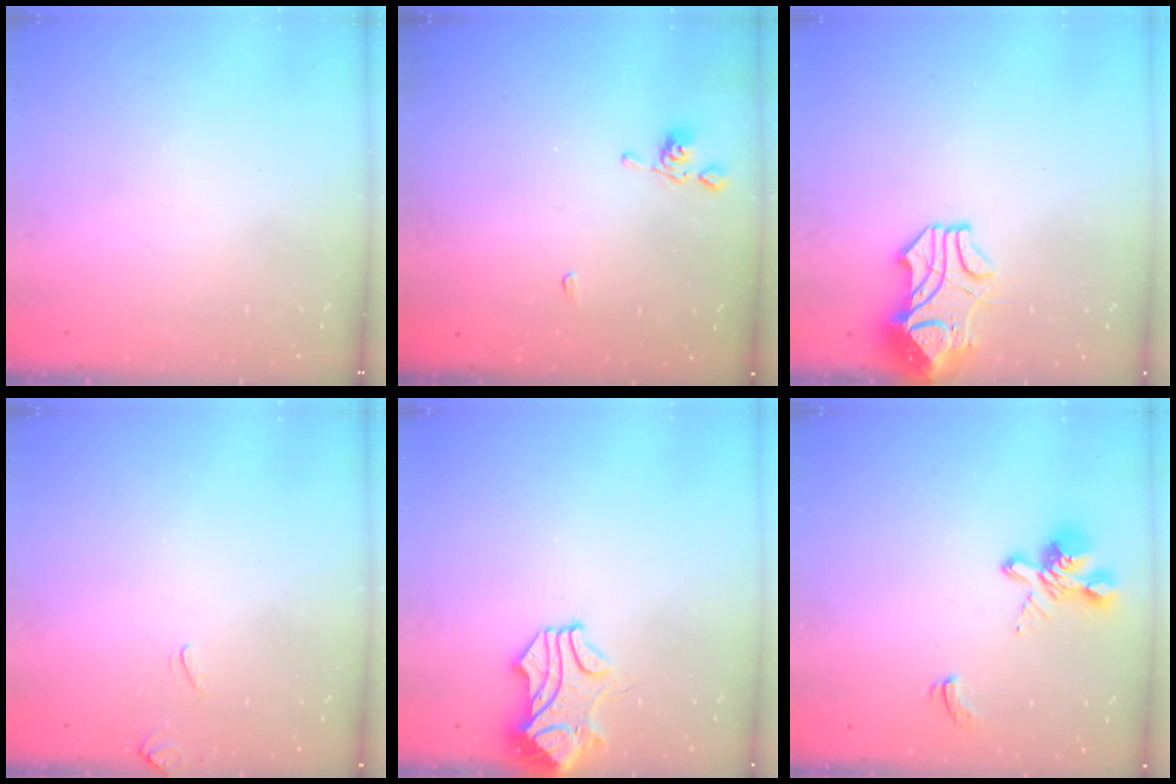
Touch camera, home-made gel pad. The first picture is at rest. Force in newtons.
{"total": 3.1, "press": 3.1, "slide": 0.4}
{"total": 2.2, "press": 1.9, "slide": 1.1}
{"total": 3.4, "press": 3.4, "slide": 0.7}
{"total": 2.4, "press": 2.3, "slide": 0.6}
{"total": 2.8, "press": 2.5, "slide": 1.1}